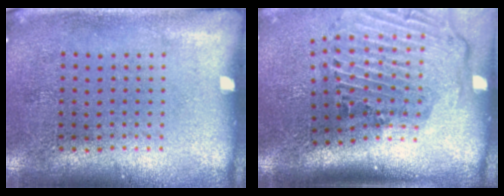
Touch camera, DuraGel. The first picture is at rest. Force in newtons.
{"total": 2.9, "press": 2.0, "slide": 2.1}